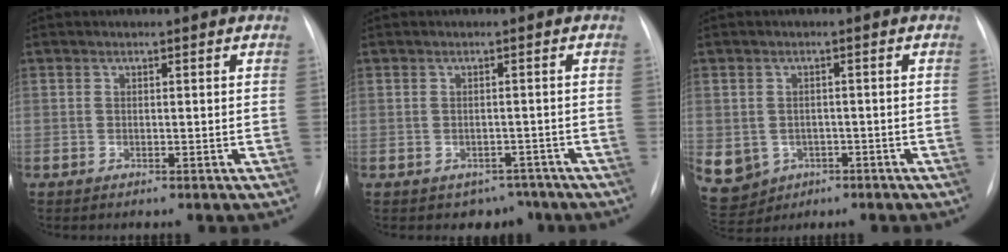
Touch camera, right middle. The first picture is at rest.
{"total": 3.7, "force": [-2.8, 2.5, 0.2], "torque": [0.009, 0.013, -0.031]}
{"total": 17.8, "force": [-6.5, 15.3, 6.4], "torque": [-0.213, 0.005, -0.075]}